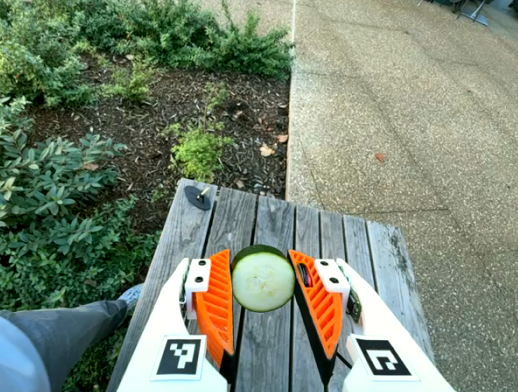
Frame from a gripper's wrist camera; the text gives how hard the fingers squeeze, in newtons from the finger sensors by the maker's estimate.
{"total": 8.7, "left": 8.6, "right": 8.8}